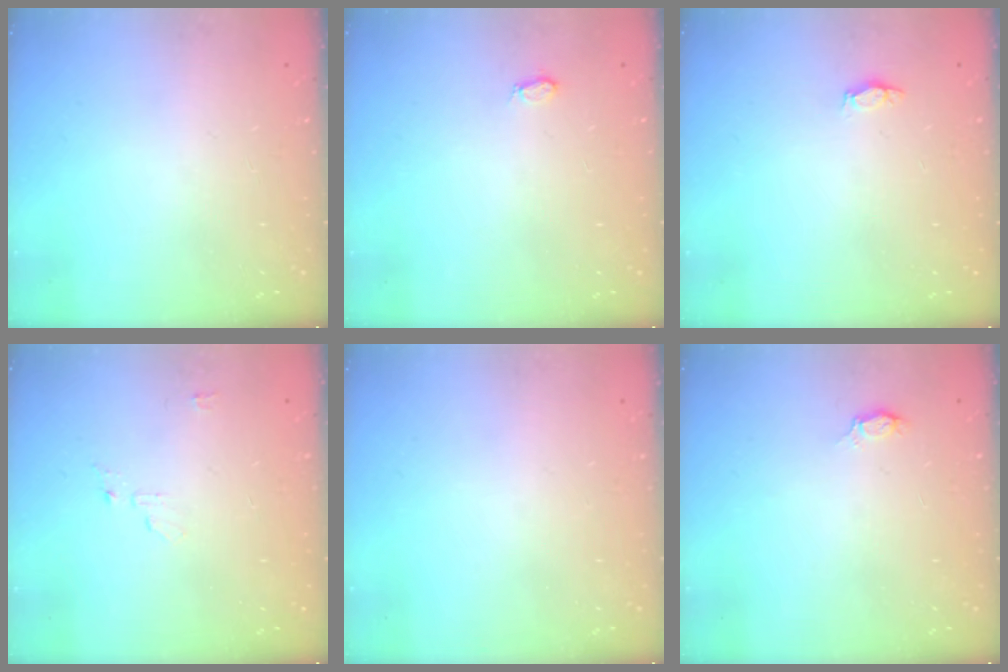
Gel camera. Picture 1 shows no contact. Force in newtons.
{"total": 3.5, "press": 3.5, "slide": 0.5}
{"total": 2.9, "press": 2.7, "slide": 1.1}
{"total": 3.9, "press": 3.9, "slide": 0.3}
{"total": 0.0}
{"total": 2.8, "press": 2.8, "slide": 0.3}